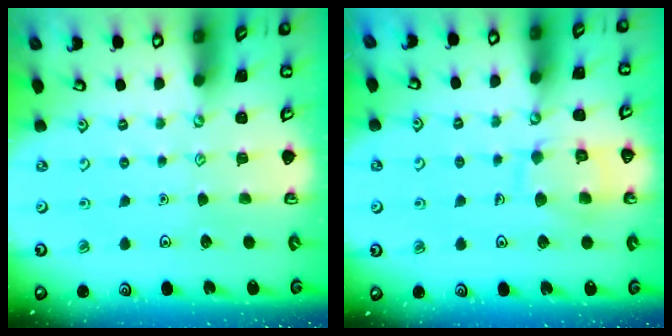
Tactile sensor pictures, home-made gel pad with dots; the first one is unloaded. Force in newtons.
{"total": 10.4, "press": 10.3, "slide": 0.8}